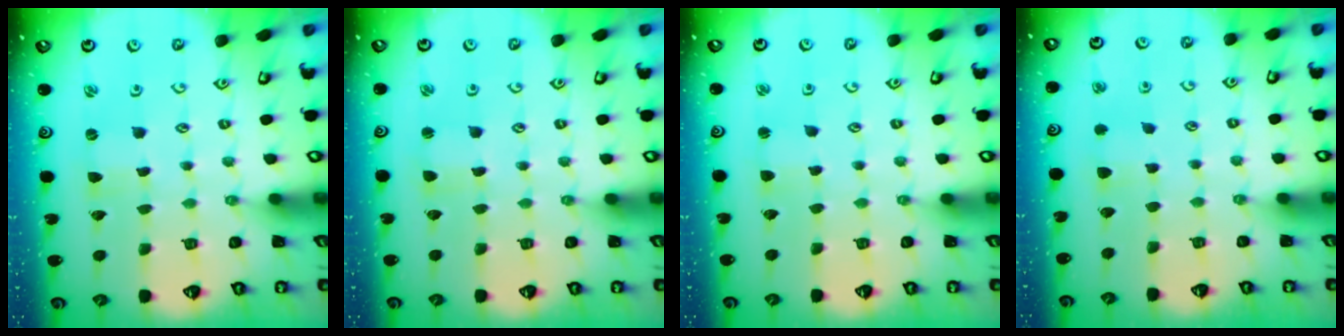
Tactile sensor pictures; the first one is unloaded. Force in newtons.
{"total": 1.8, "press": 1.8, "slide": 0.3}
{"total": 1.9, "press": 1.9, "slide": 0.2}
{"total": 3.5, "press": 3.5, "slide": 0.5}